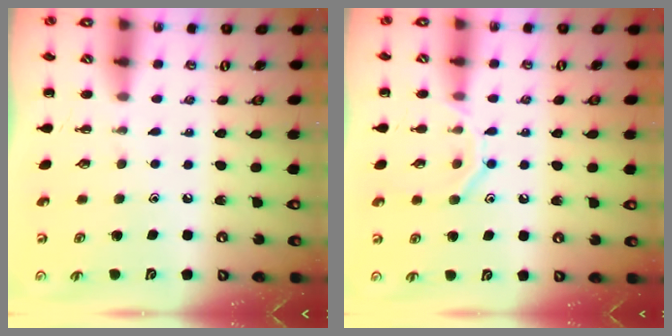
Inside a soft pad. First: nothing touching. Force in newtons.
{"total": 9.8, "press": 9.7, "slide": 1.6}